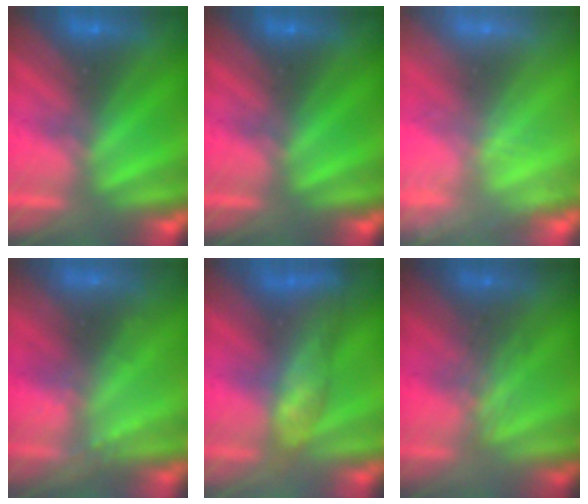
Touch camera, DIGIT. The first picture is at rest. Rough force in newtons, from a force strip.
{"total": 0.0}
{"total": 1.7}
{"total": 2.2}
{"total": 7.0}
{"total": 2.4}